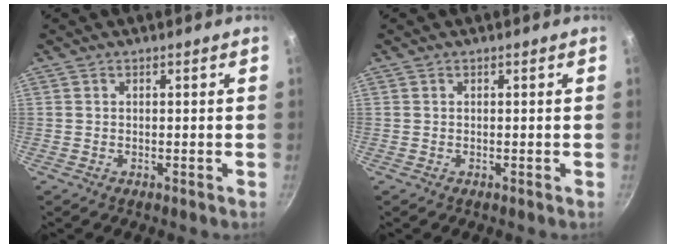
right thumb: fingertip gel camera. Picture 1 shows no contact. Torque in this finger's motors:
{"motor_torque": [0.00, 0.00, 0.00, 0.00, 0.00]}